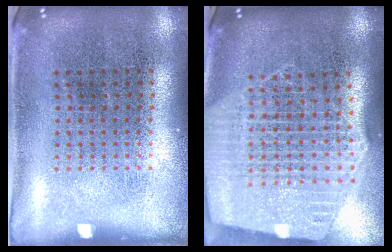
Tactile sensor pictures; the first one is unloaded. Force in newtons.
{"total": 2.6, "press": 2.2, "slide": 1.4}